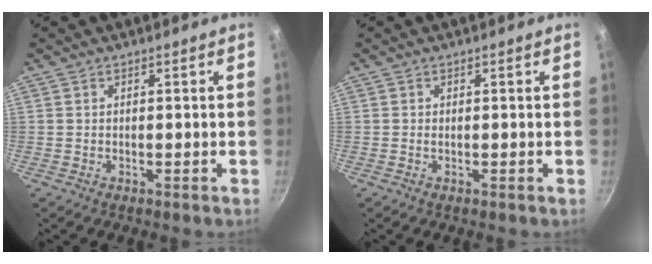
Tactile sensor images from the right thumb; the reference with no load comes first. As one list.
[{"total": 0.0}]